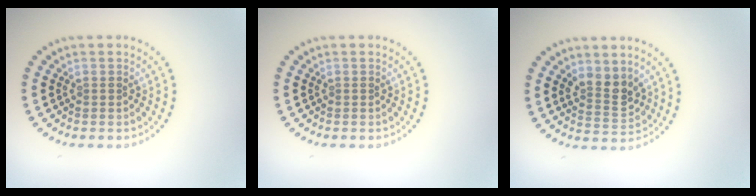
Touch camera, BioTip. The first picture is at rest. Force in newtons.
{"total": 0.0}
{"total": 2.8, "press": 2.5, "slide": 1.2}